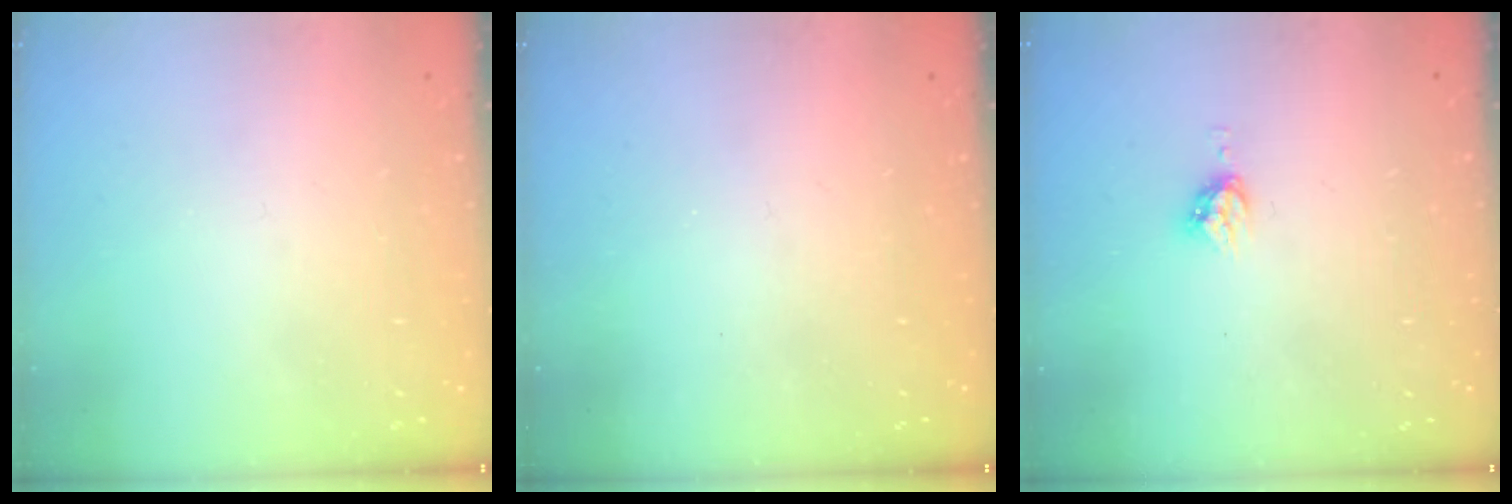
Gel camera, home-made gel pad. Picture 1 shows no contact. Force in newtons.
{"total": 0.0}
{"total": 4.5, "press": 4.5, "slide": 0.0}